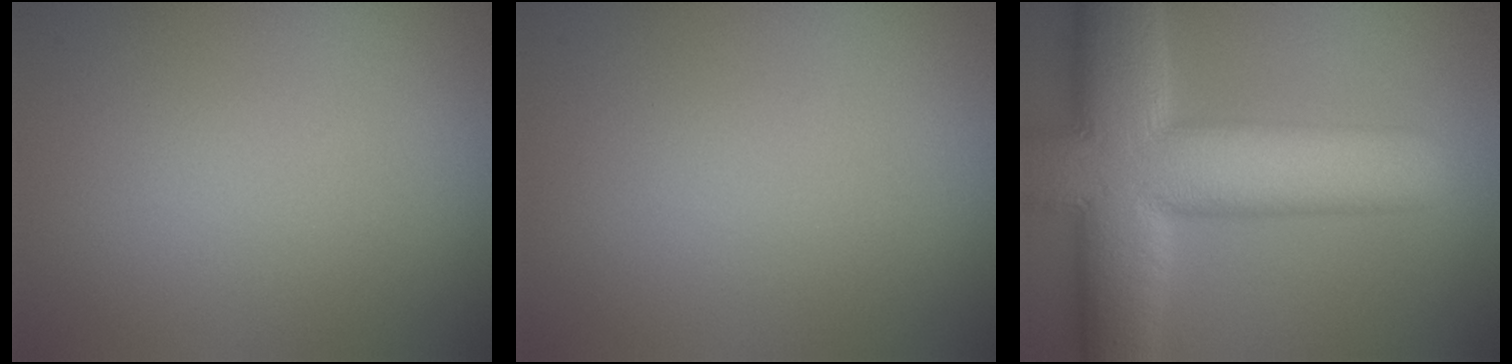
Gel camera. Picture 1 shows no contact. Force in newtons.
{"total": 0.0}
{"total": 14.4, "press": 14.3, "slide": 0.7}